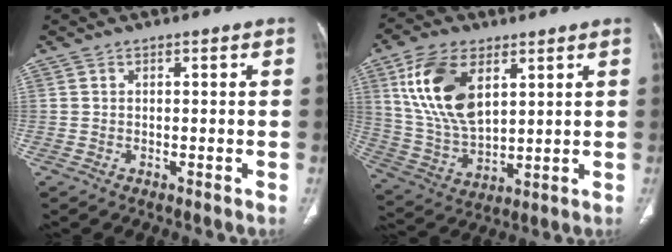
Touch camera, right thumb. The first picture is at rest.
{"total": 16.2, "force": [6.2, 8.8, 12.1], "torque": [-0.228, -0.021, 0.130]}